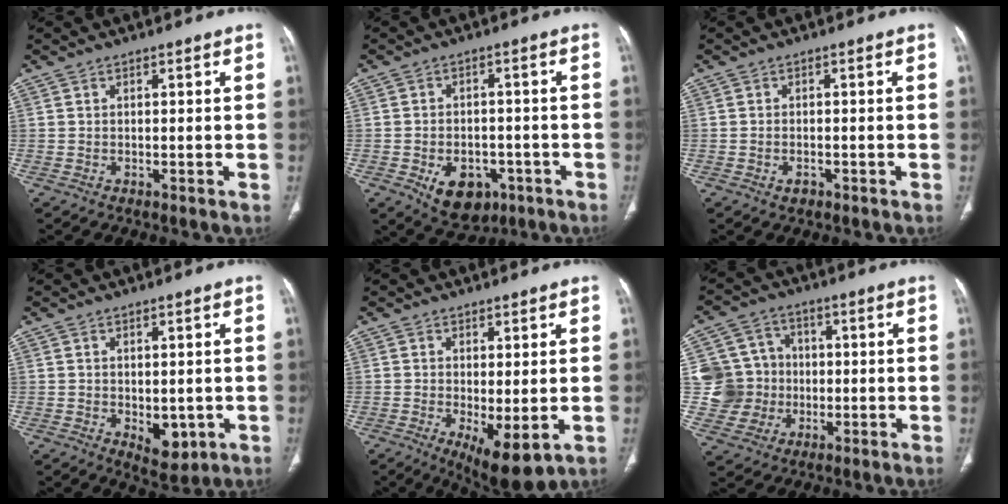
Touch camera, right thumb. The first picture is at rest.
{"total": 9.6, "force": [-4.2, 6.6, 5.6], "torque": [-0.066, 0.018, -0.049]}
{"total": 1.6, "force": [-0.9, 1.0, 0.9], "torque": [-0.016, 0.005, -0.011]}
{"total": 5.5, "force": [-1.1, 3.3, 4.3], "torque": [-0.040, -0.011, -0.001]}
{"total": 8.4, "force": [-2.0, 3.0, 7.6], "torque": [-0.123, -0.022, -0.021]}
{"total": 10.9, "force": [-0.2, 10.5, 2.8], "torque": [-0.018, 0.019, 0.003]}